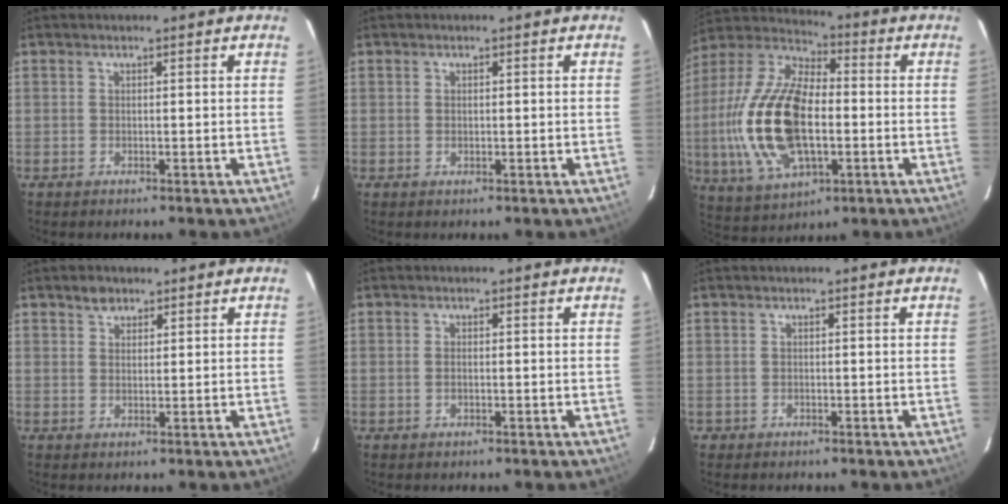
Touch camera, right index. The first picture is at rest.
{"total": 0.7, "force": [0.1, 0.6, 0.4], "torque": [-0.005, 0.001, 0.002]}
{"total": 21.7, "force": [-2.7, 11.0, 18.6], "torque": [-0.398, 0.001, -0.046]}
{"total": 2.5, "force": [1.7, 1.7, 0.8], "torque": [-0.010, 0.008, 0.029]}
{"total": 1.0, "force": [-0.2, 0.6, 0.8], "torque": [-0.016, 0.001, -0.005]}
{"total": 0.8, "force": [-0.4, 0.7, -0.1], "torque": [0.001, 0.003, -0.006]}